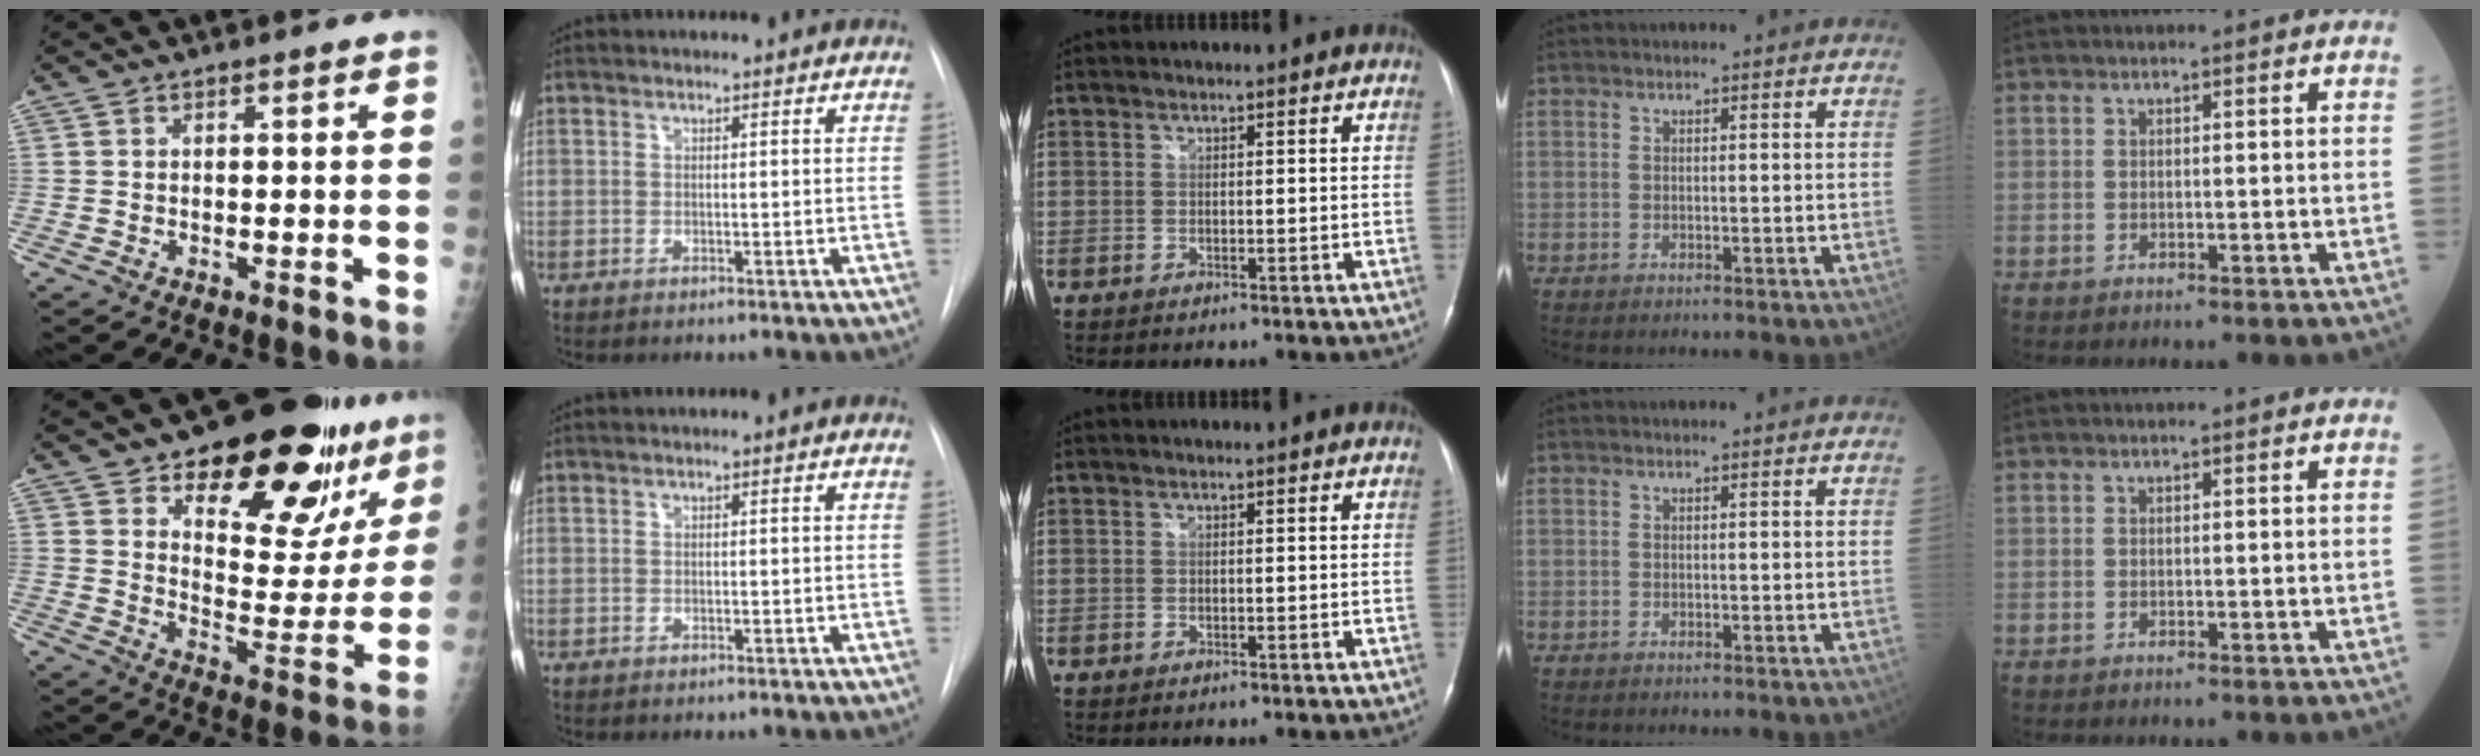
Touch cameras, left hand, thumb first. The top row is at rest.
{"thumb": {"total": 24.3, "force": [16.0, 10.3, 15.0], "torque": [-0.149, -0.087, 0.228]}, "index": {"total": 0.6, "force": [-0.1, 0.3, 0.5], "torque": [-0.008, 0.004, -0.002]}}